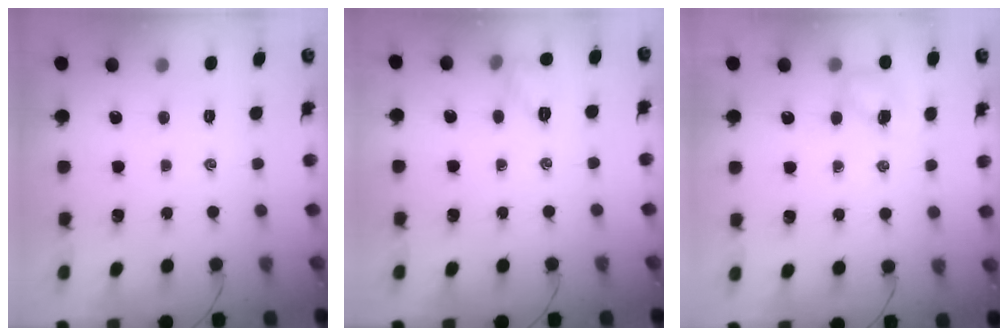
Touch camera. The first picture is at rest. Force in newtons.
{"total": 6.4, "press": 6.3, "slide": 0.9}
{"total": 4.6, "press": 4.6, "slide": 0.5}